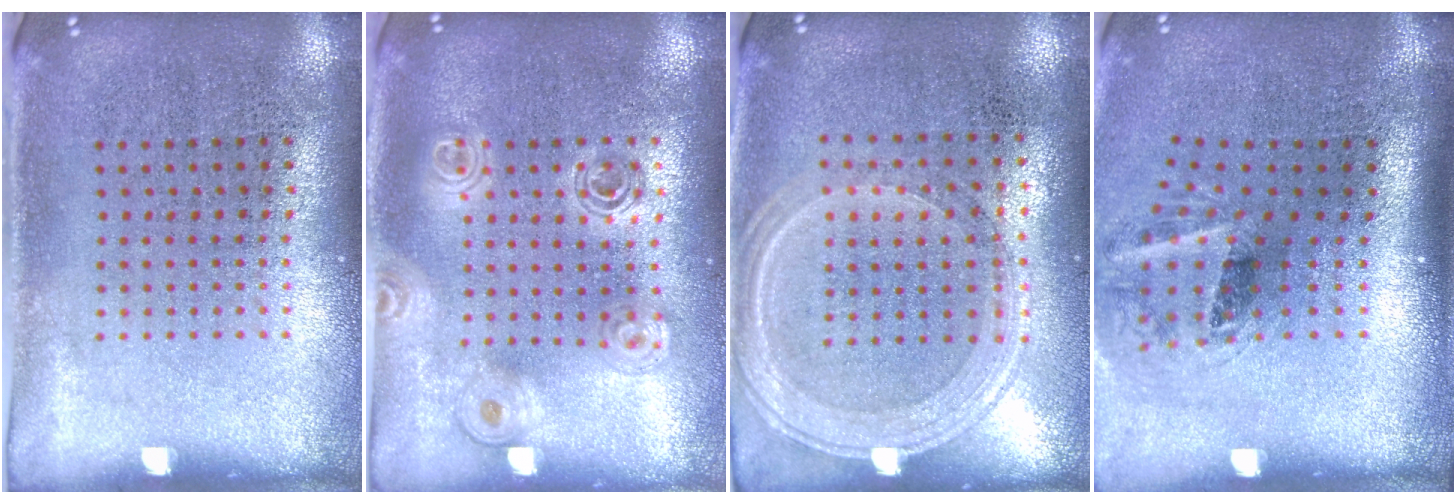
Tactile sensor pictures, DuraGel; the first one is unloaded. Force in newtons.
{"total": 1.7, "press": 1.5, "slide": 0.8}
{"total": 1.3, "press": 1.2, "slide": 0.3}
{"total": 1.6, "press": 1.2, "slide": 1.1}